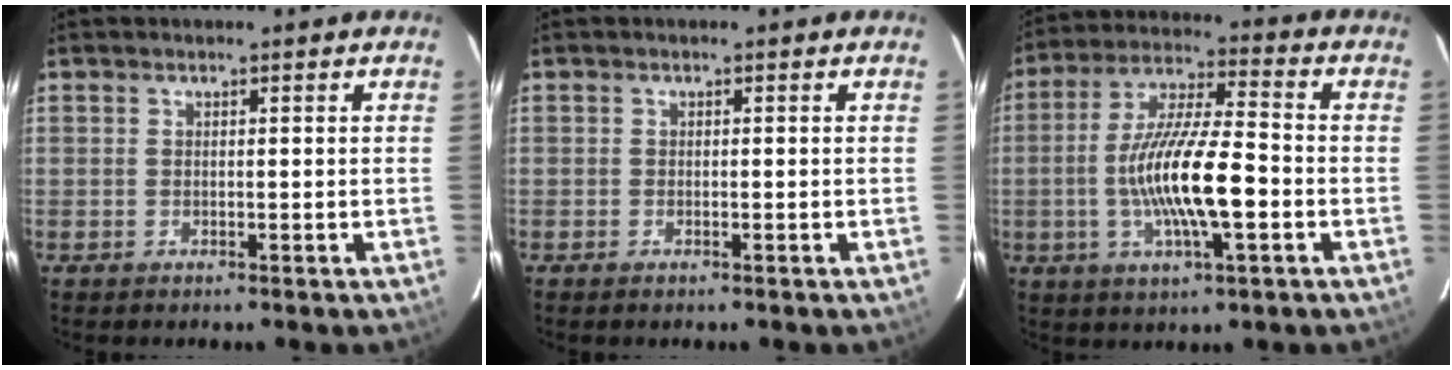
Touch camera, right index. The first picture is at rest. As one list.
[{"total": 0.6, "force": [-0.5, 0.2, 0.3], "torque": [-0.006, -0.001, -0.009]}, {"total": 15.3, "force": [-3.4, 3.2, 14.6], "torque": [-0.280, -0.003, -0.062]}]